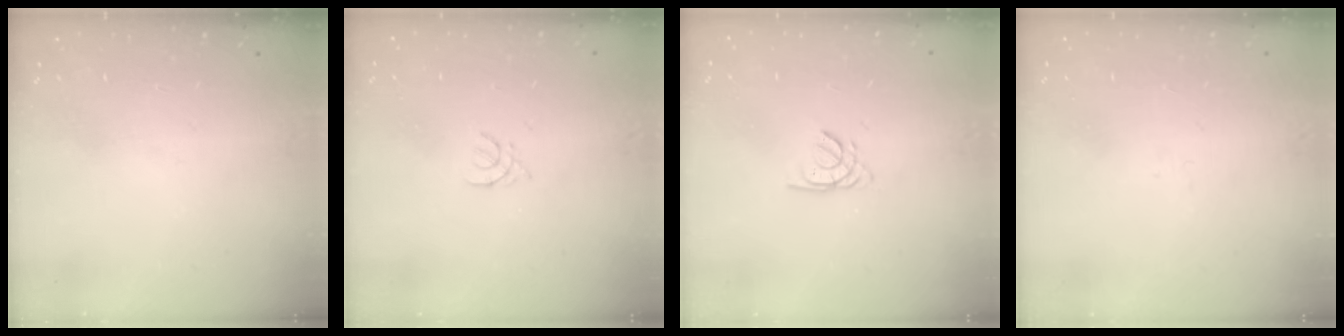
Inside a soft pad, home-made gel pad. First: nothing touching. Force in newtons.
{"total": 1.8, "press": 1.8, "slide": 0.4}
{"total": 1.5, "press": 1.5, "slide": 0.1}
{"total": 1.6, "press": 1.5, "slide": 0.4}